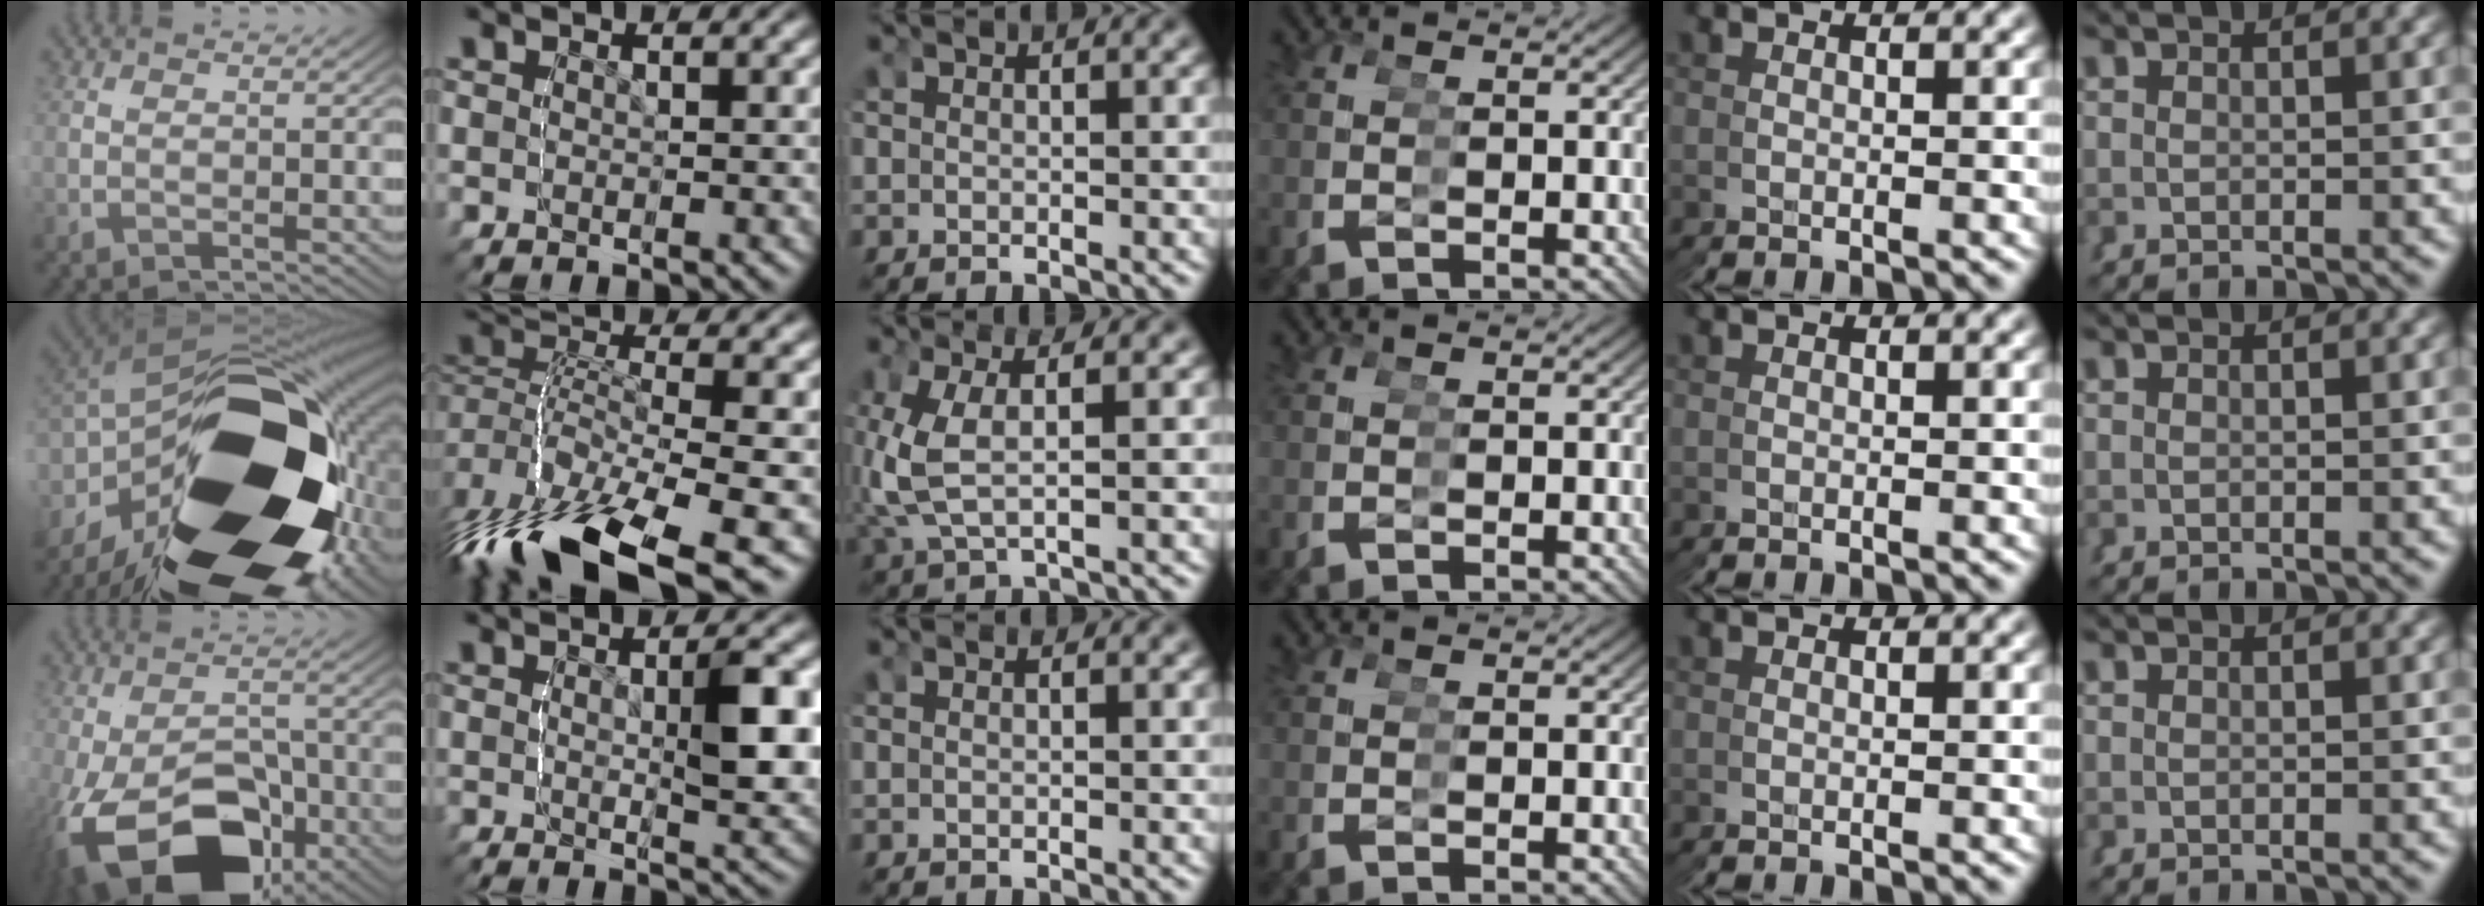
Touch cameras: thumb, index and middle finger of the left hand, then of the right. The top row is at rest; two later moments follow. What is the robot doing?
{"motion": "grasp_and_lifting", "object": "glasses"}